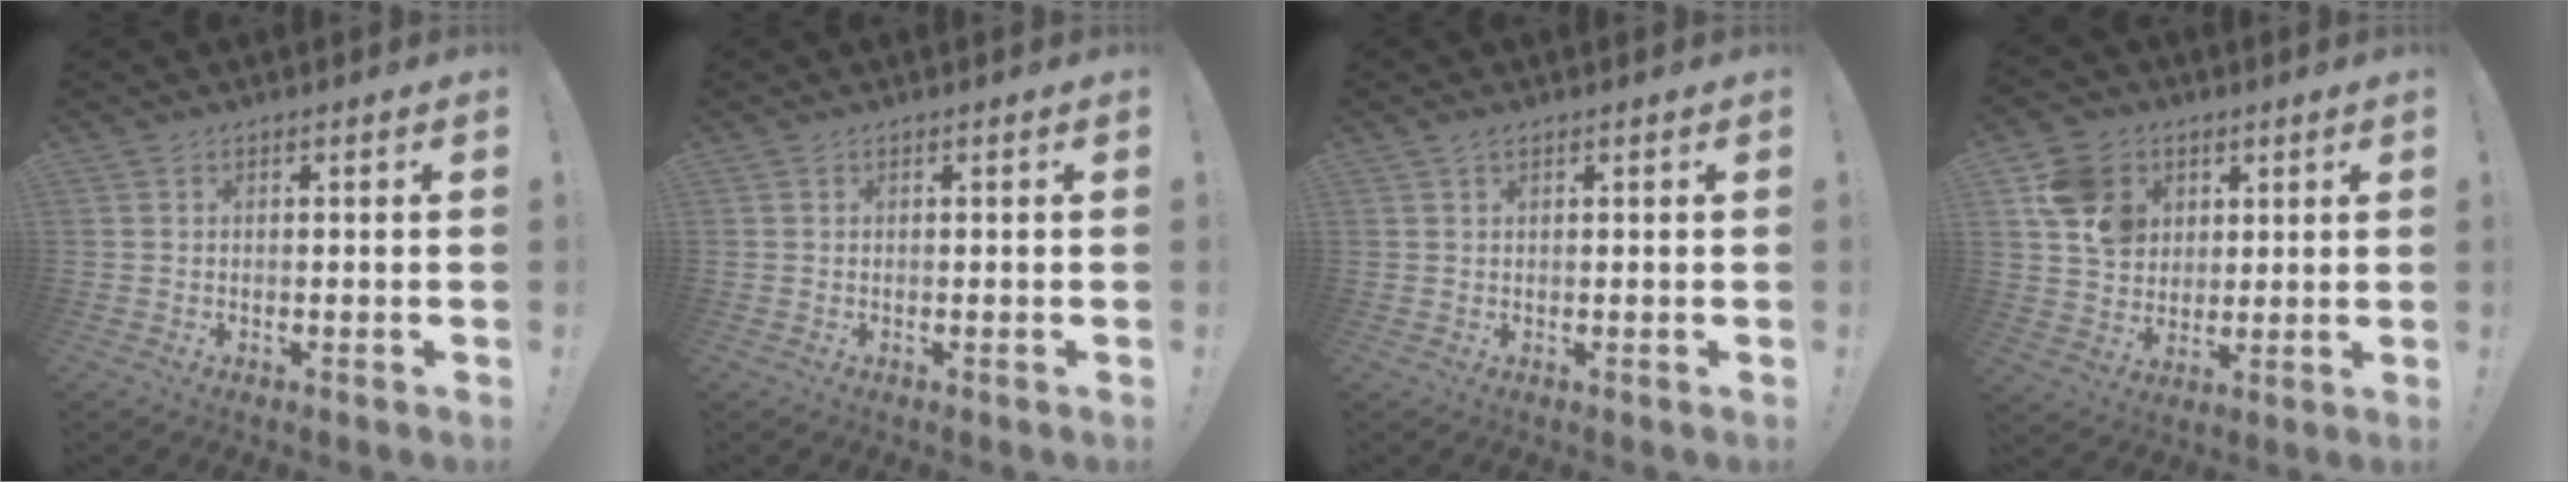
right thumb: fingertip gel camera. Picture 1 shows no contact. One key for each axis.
{"total": 0.0}
{"total": 1.2, "fx": 0.8, "fy": 0.5, "fz": 0.8, "tx": -0.017, "ty": 0.001, "tz": 0.013}
{"total": 12.9, "fx": 5.3, "fy": 10.7, "fz": 4.9, "tx": -0.074, "ty": -0.016, "tz": 0.111}